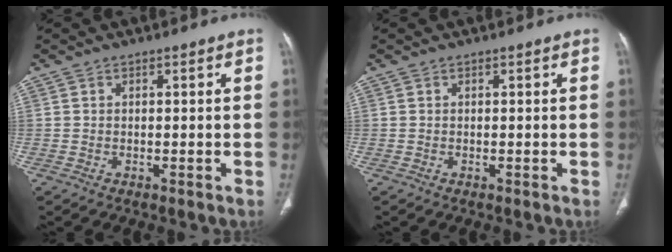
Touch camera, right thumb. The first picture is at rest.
{"total": 0.0}